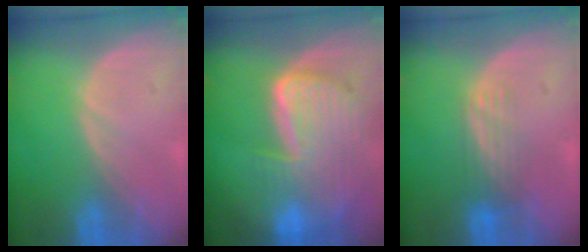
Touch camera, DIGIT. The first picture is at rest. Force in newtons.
{"total": 9.8, "press": 8.2, "slide": 5.3}
{"total": 3.7, "press": 3.0, "slide": 2.2}